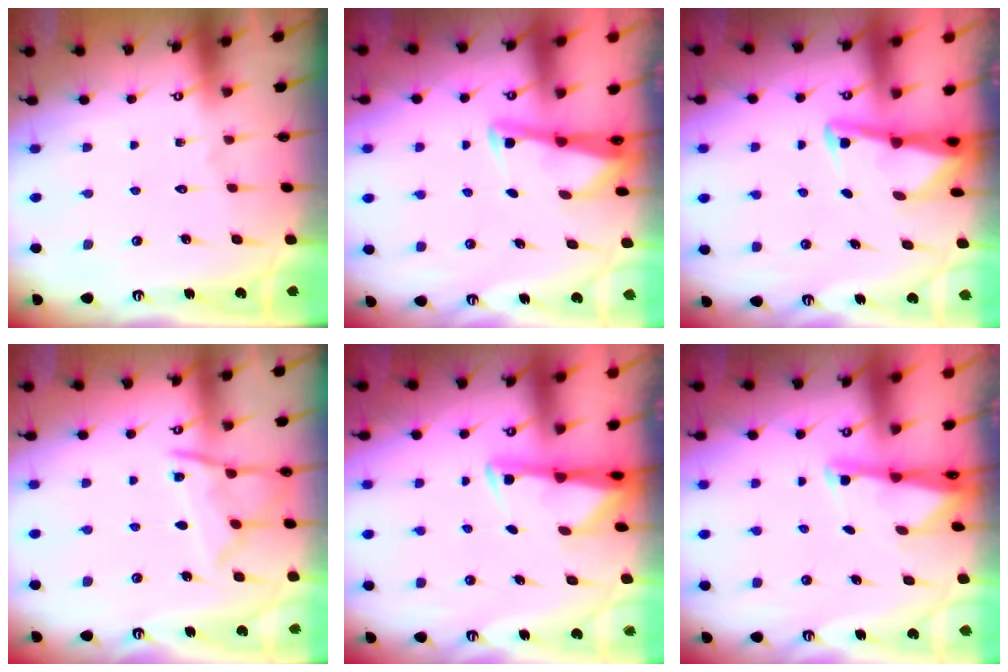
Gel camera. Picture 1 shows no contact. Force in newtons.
{"total": 2.7, "press": 2.7, "slide": 0.2}
{"total": 3.2, "press": 3.2, "slide": 0.3}
{"total": 10.5, "press": 10.4, "slide": 1.0}
{"total": 2.9, "press": 2.9, "slide": 0.6}
{"total": 1.8, "press": 1.8, "slide": 0.4}